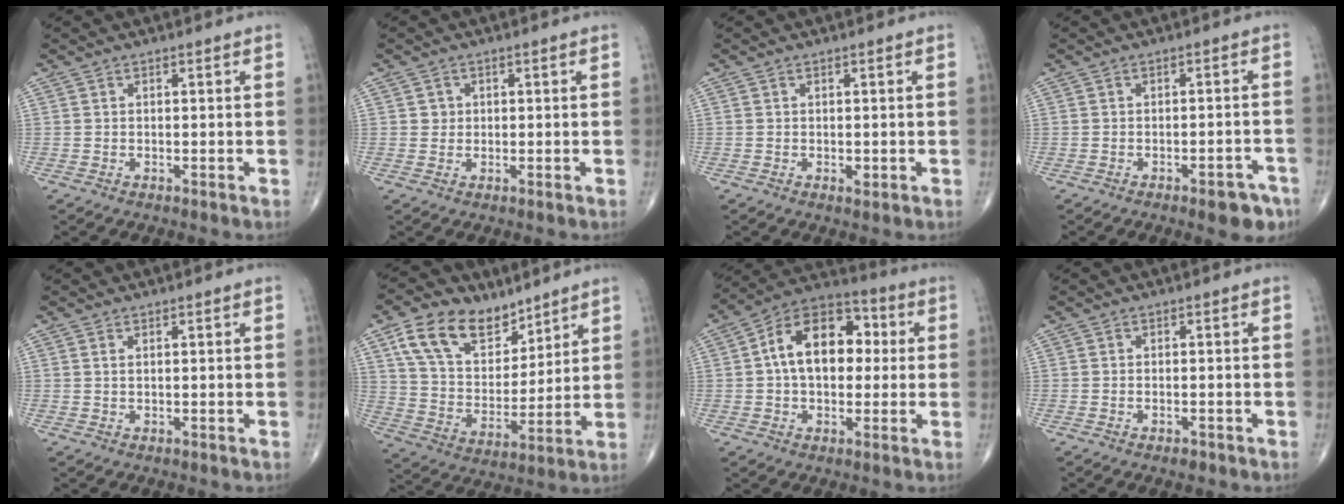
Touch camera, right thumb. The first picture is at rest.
{"total": 1.6, "force": [0.3, 1.6, 0.3], "torque": [0.005, 0.002, 0.002]}
{"total": 1.1, "force": [-0.2, 0.7, 0.8], "torque": [-0.008, -0.002, -0.004]}
{"total": 5.3, "force": [-3.3, 2.1, 3.6], "torque": [-0.028, 0.020, -0.036]}
{"total": 0.7, "force": [0.3, 0.2, 0.5], "torque": [-0.013, 0.004, 0.007]}
{"total": 16.4, "force": [10.0, 9.9, 8.4], "torque": [-0.116, -0.038, 0.189]}
{"total": 15.7, "force": [1.8, 10.1, 11.9], "torque": [-0.161, 0.032, 0.018]}
{"total": 1.4, "force": [-0.9, 0.7, 0.9], "torque": [-0.017, 0.005, -0.011]}